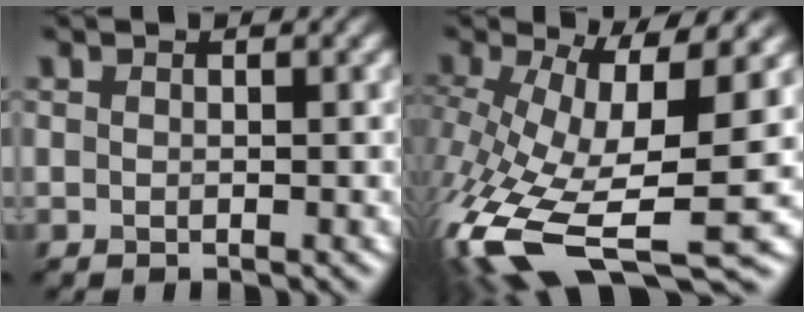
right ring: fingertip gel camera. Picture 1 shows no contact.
{"total": 14.9, "force": [-4.0, 5.5, 13.3], "torque": [-0.281, -0.019, -0.069]}